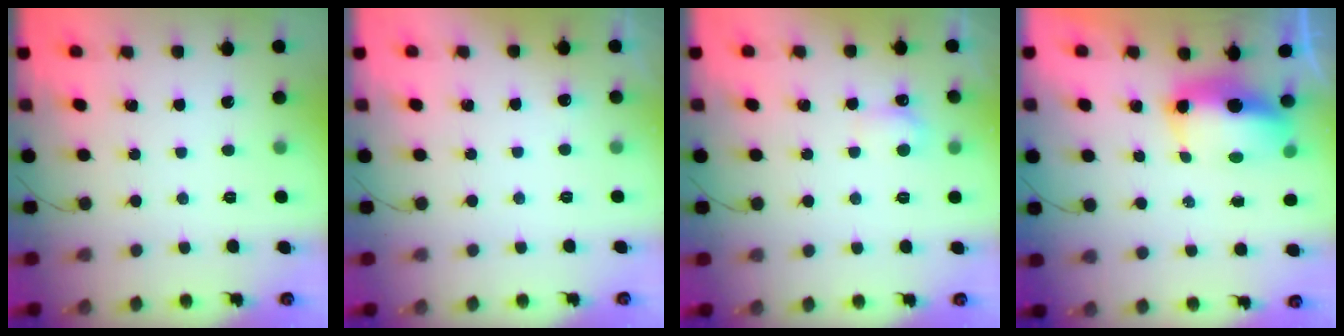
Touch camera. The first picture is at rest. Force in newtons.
{"total": 2.8, "press": 2.5, "slide": 1.2}
{"total": 4.2, "press": 4.1, "slide": 1.0}
{"total": 8.5, "press": 8.3, "slide": 1.7}